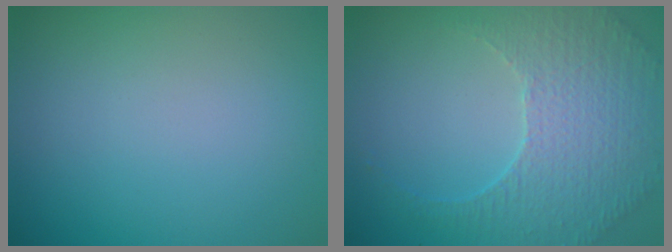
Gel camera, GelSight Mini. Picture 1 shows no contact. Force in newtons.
{"total": 5.3, "press": 3.7, "slide": 3.8}